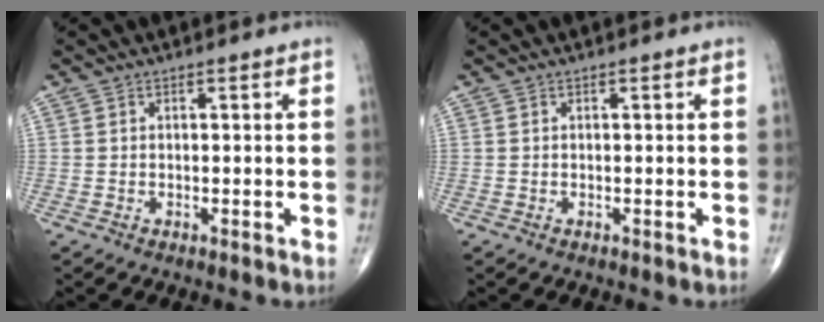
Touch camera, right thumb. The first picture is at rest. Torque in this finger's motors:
{"motor_torque": [-0.08, 0.08, 0.00, 0.00, 0.00]}